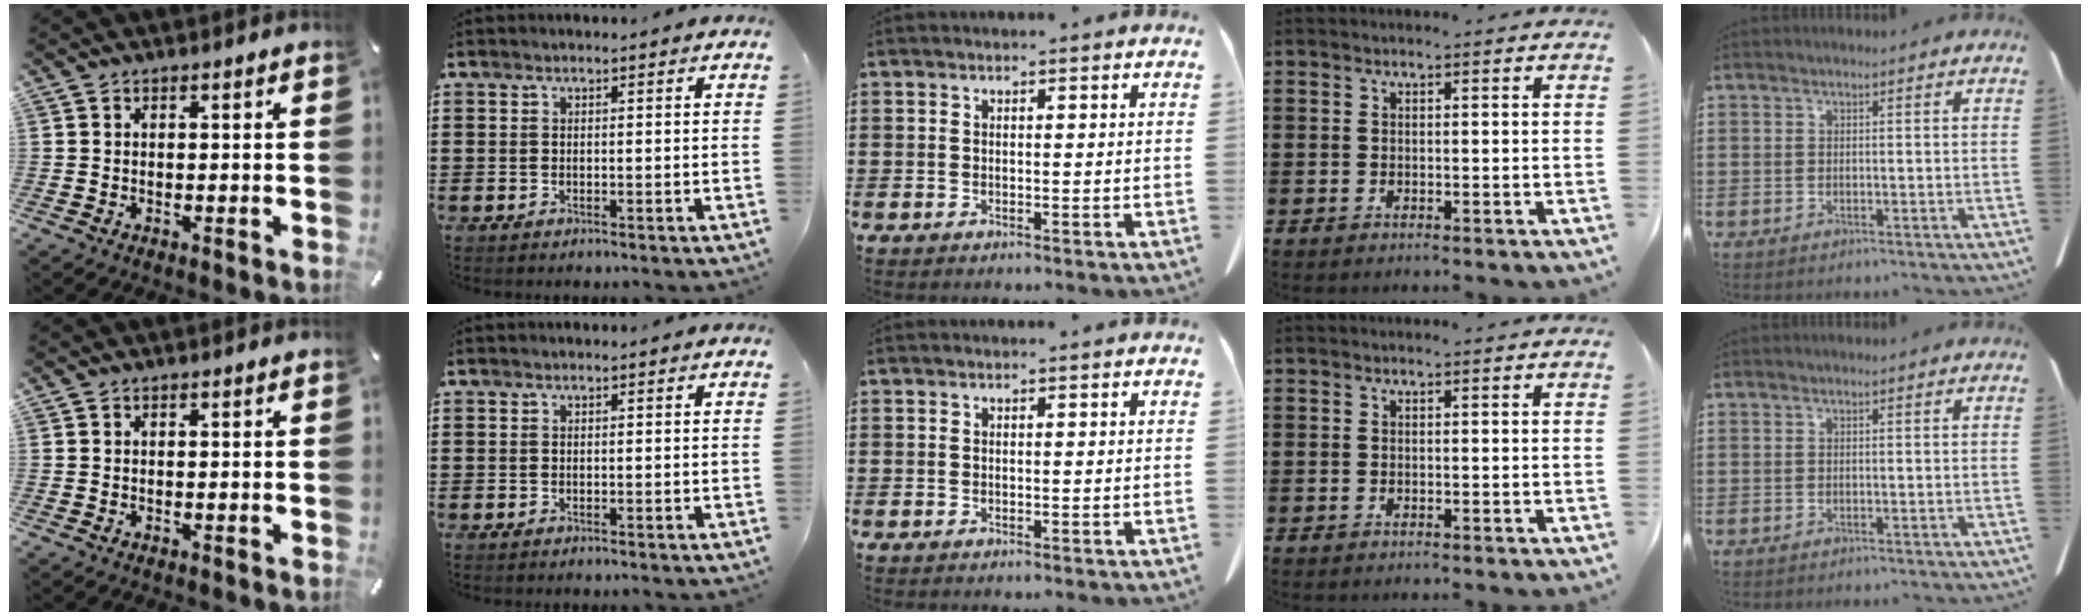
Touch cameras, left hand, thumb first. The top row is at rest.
{}